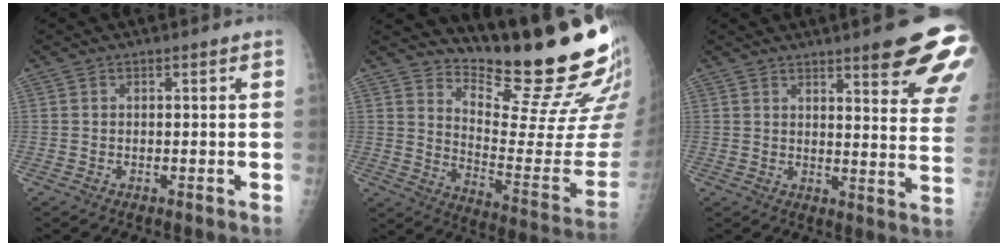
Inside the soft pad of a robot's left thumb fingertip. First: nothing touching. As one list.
[{"total": 19.4, "force": [17.4, 1.5, 8.6], "torque": [-0.102, -0.179, 0.252]}, {"total": 16.6, "force": [10.7, 2.8, 12.4], "torque": [-0.128, -0.053, 0.124]}]